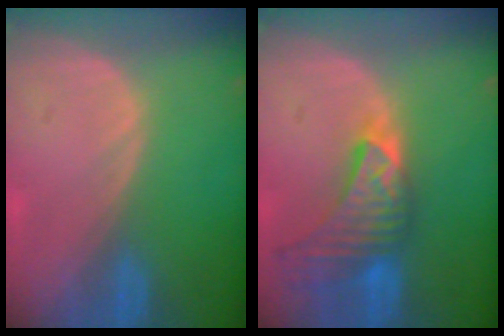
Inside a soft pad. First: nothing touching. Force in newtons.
{"total": 9.0, "press": 8.2, "slide": 3.8}